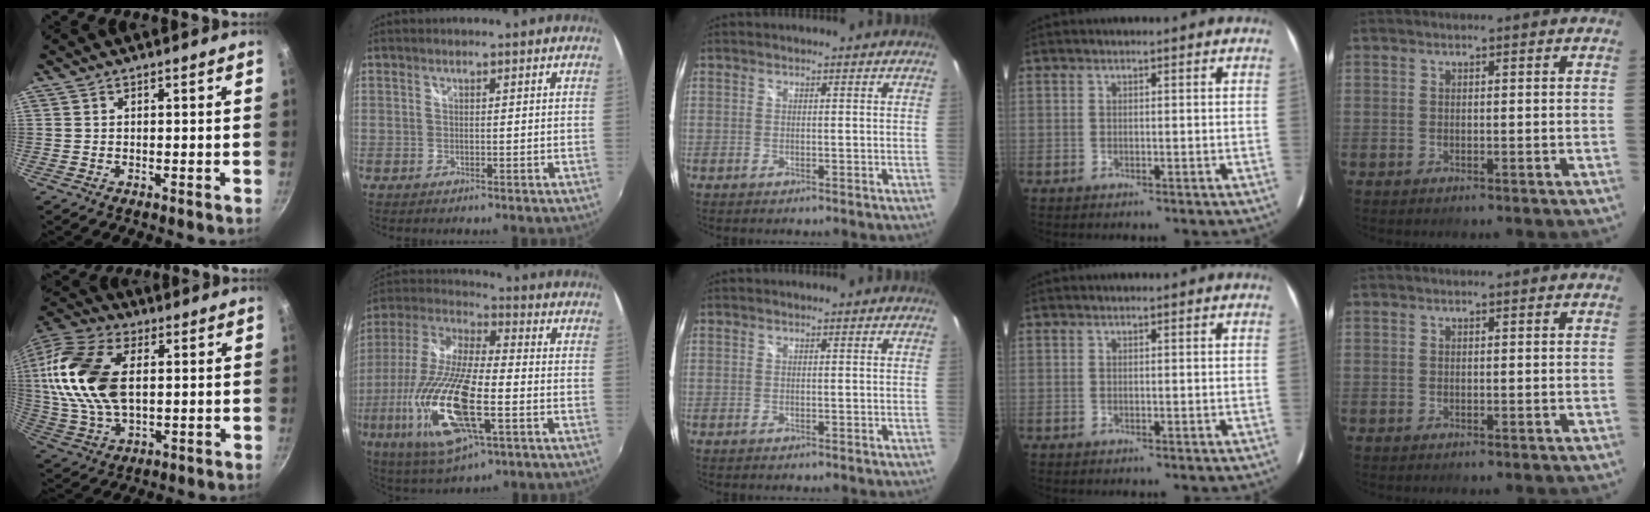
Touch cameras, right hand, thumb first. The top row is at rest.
{"thumb": {"total": 20.3, "force": [3.3, 12.0, 16.1], "torque": [-0.312, 0.005, 0.059]}, "index": {"total": 22.2, "force": [-6.7, 6.6, 20.1], "torque": [-0.414, -0.038, -0.127]}}